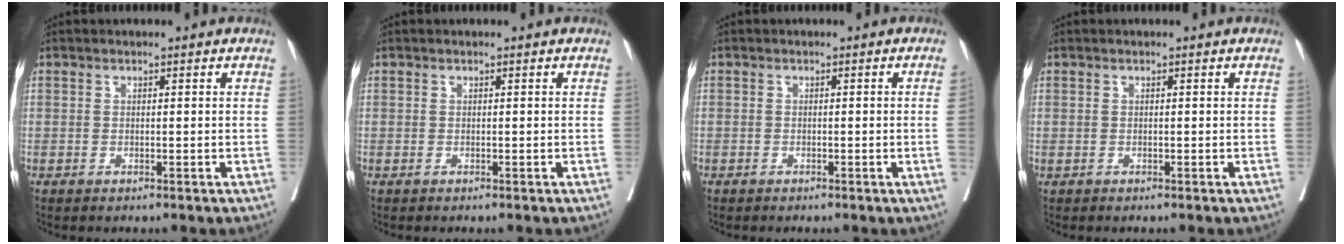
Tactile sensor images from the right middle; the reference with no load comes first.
{"total": 0.0}
{"total": 1.0, "force": [-0.2, -0.3, 0.9], "torque": [-0.011, 0.000, -0.004]}
{"total": 0.0}